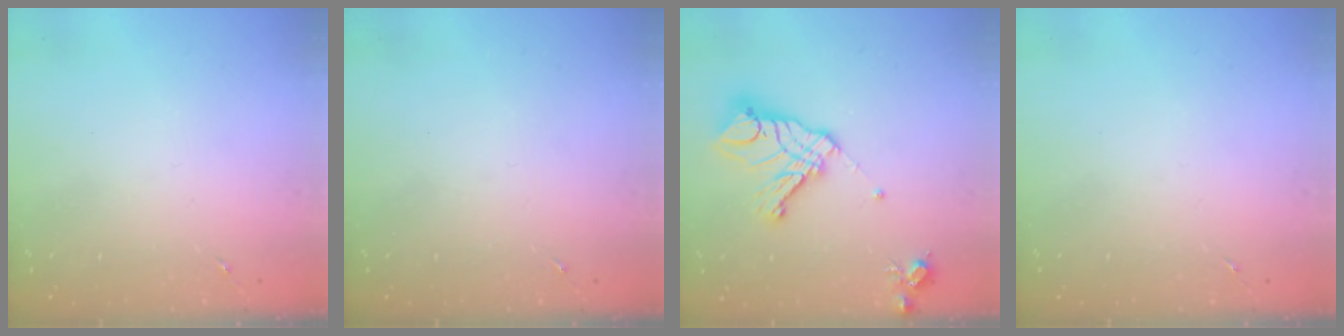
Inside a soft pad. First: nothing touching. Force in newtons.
{"total": 0.0}
{"total": 17.6, "press": 17.5, "slide": 1.9}
{"total": 0.0}